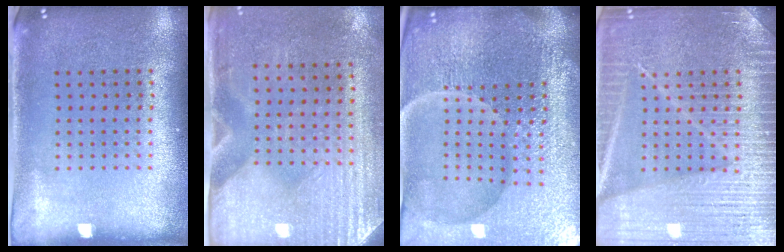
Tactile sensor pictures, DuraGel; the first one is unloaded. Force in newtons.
{"total": 3.0, "press": 2.6, "slide": 1.5}
{"total": 7.1, "press": 6.2, "slide": 3.4}
{"total": 6.8, "press": 6.8, "slide": 1.0}